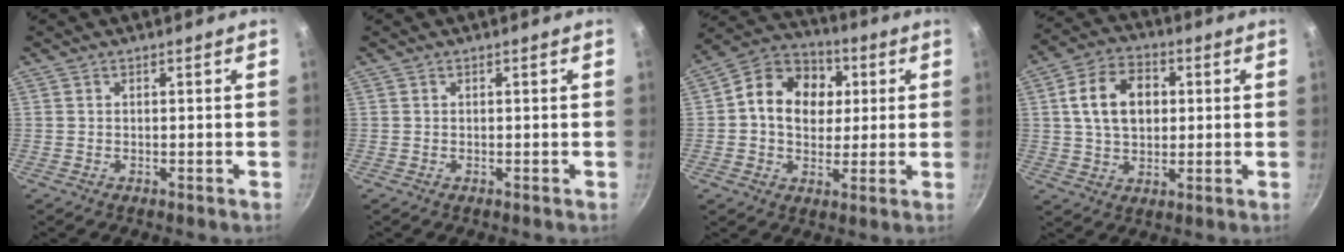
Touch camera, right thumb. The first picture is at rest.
{"total": 0.0}
{"total": 14.0, "force": [2.5, 11.1, 8.1], "torque": [-0.105, 0.012, 0.023]}
{"total": 11.9, "force": [2.0, 8.5, 8.1], "torque": [-0.118, 0.013, 0.027]}